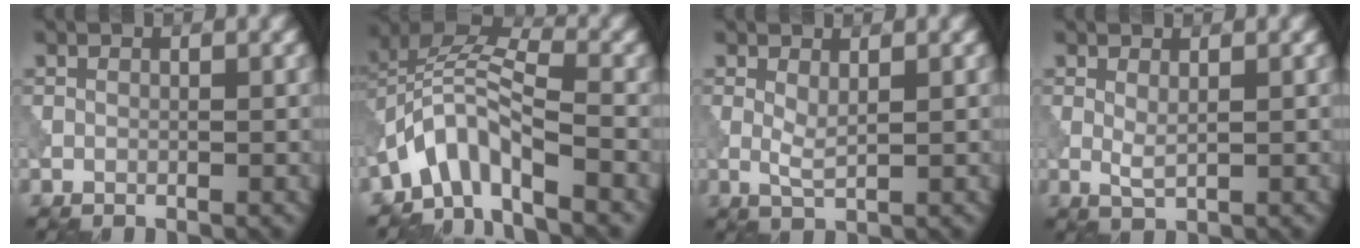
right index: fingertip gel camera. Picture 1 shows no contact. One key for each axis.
{"total": 6.1, "fx": -3.7, "fy": 1.9, "fz": 4.4, "tx": -0.074, "ty": 0.008, "tz": -0.084}
{"total": 1.5, "fx": 0.5, "fy": 0.3, "fz": 1.4, "tx": -0.034, "ty": -0.002, "tz": 0.012}
{"total": 1.3, "fx": 0.4, "fy": 0.3, "fz": 1.2, "tx": -0.028, "ty": -0.002, "tz": 0.011}